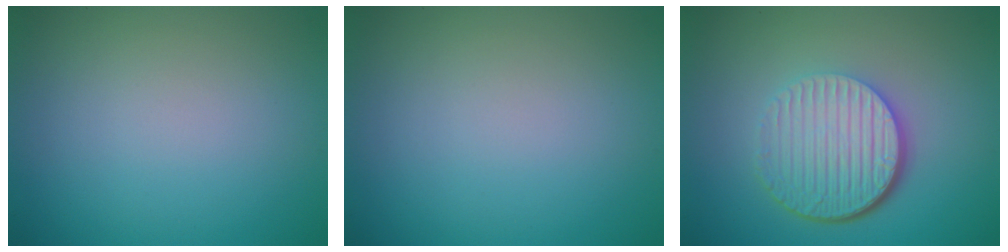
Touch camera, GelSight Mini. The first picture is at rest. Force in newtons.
{"total": 0.0}
{"total": 6.5, "press": 4.4, "slide": 4.8}